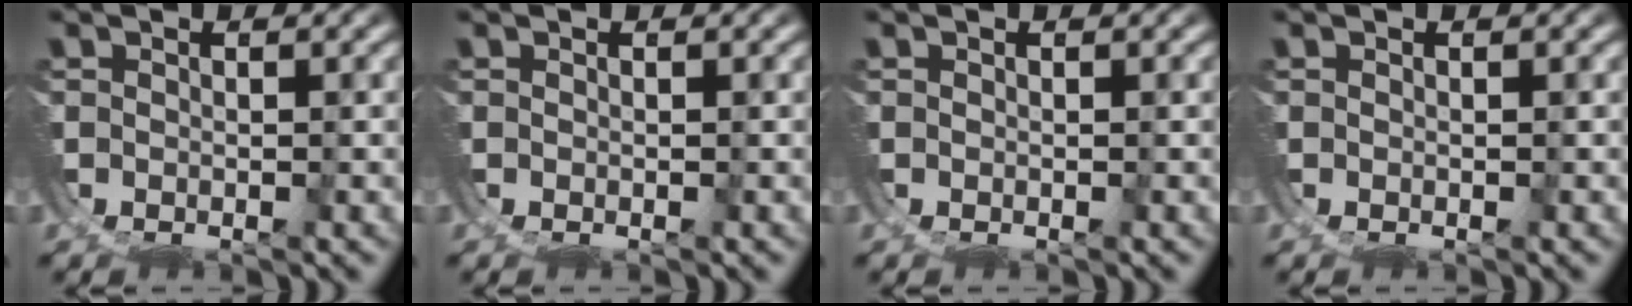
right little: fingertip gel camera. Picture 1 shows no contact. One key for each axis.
{"total": 0.0}
{"total": 0.0}
{"total": 0.0}